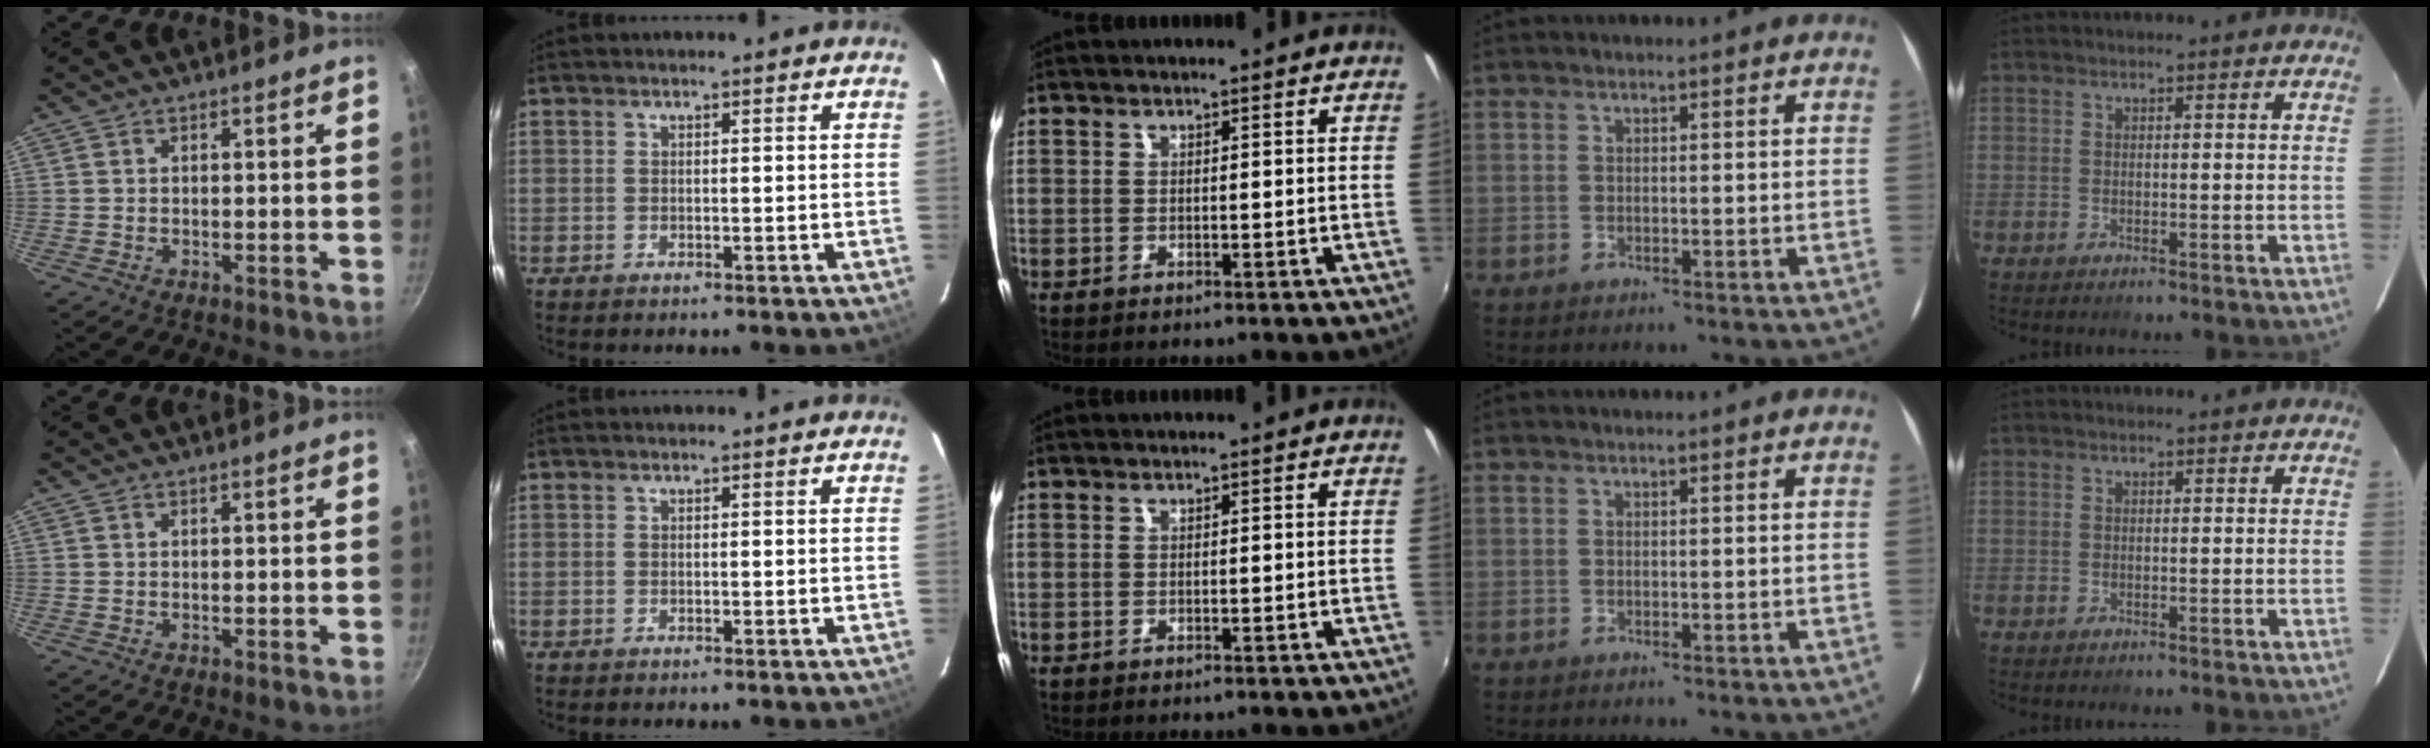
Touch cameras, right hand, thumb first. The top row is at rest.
{}